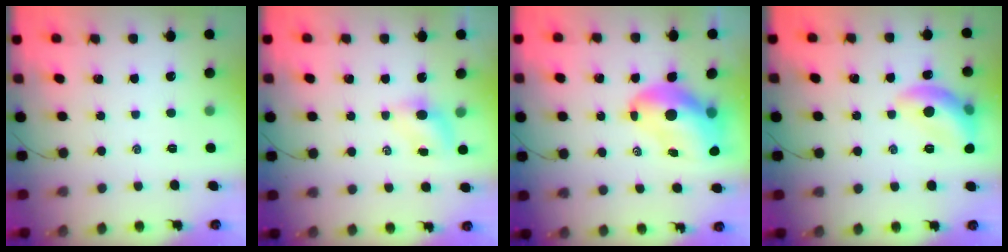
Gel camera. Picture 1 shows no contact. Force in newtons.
{"total": 4.3, "press": 4.2, "slide": 0.9}
{"total": 11.5, "press": 11.1, "slide": 3.1}
{"total": 12.2, "press": 12.2, "slide": 1.0}